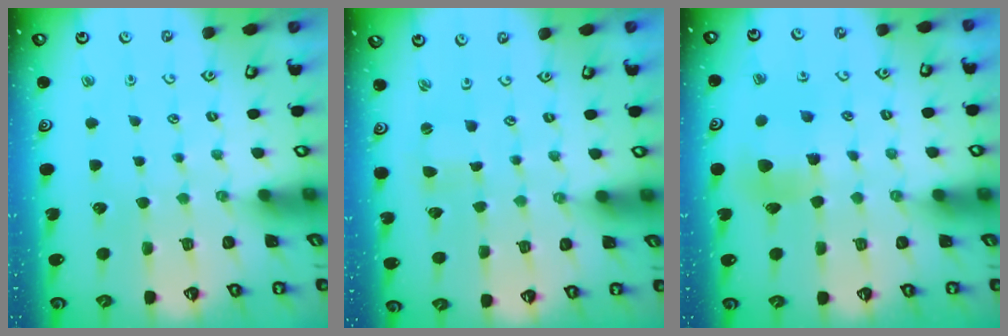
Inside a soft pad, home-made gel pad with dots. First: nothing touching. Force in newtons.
{"total": 0.7, "press": 0.7, "slide": 0.0}
{"total": 6.8, "press": 6.8, "slide": 0.2}